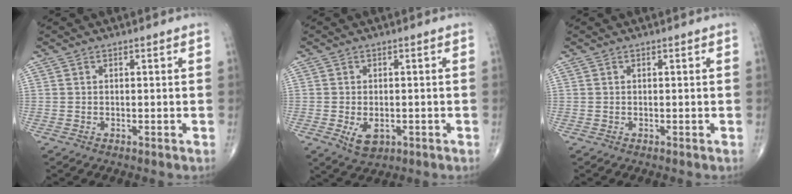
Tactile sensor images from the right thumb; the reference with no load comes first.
{"total": 4.5, "force": [-1.4, 2.8, 3.3], "torque": [-0.047, -0.003, -0.013]}
{"total": 0.0}